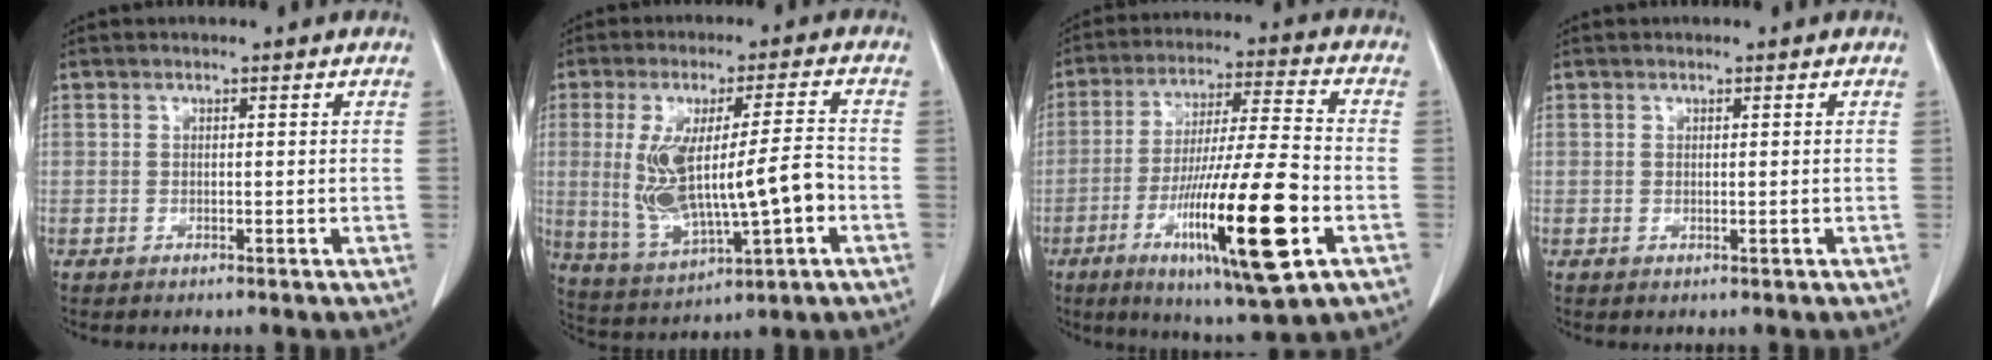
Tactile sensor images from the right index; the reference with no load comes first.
{"total": 14.0, "force": [-1.4, 2.9, 13.6], "torque": [-0.266, 0.006, -0.009]}
{"total": 19.2, "force": [-6.8, 1.1, 18.0], "torque": [-0.321, -0.028, -0.113]}
{"total": 0.0}